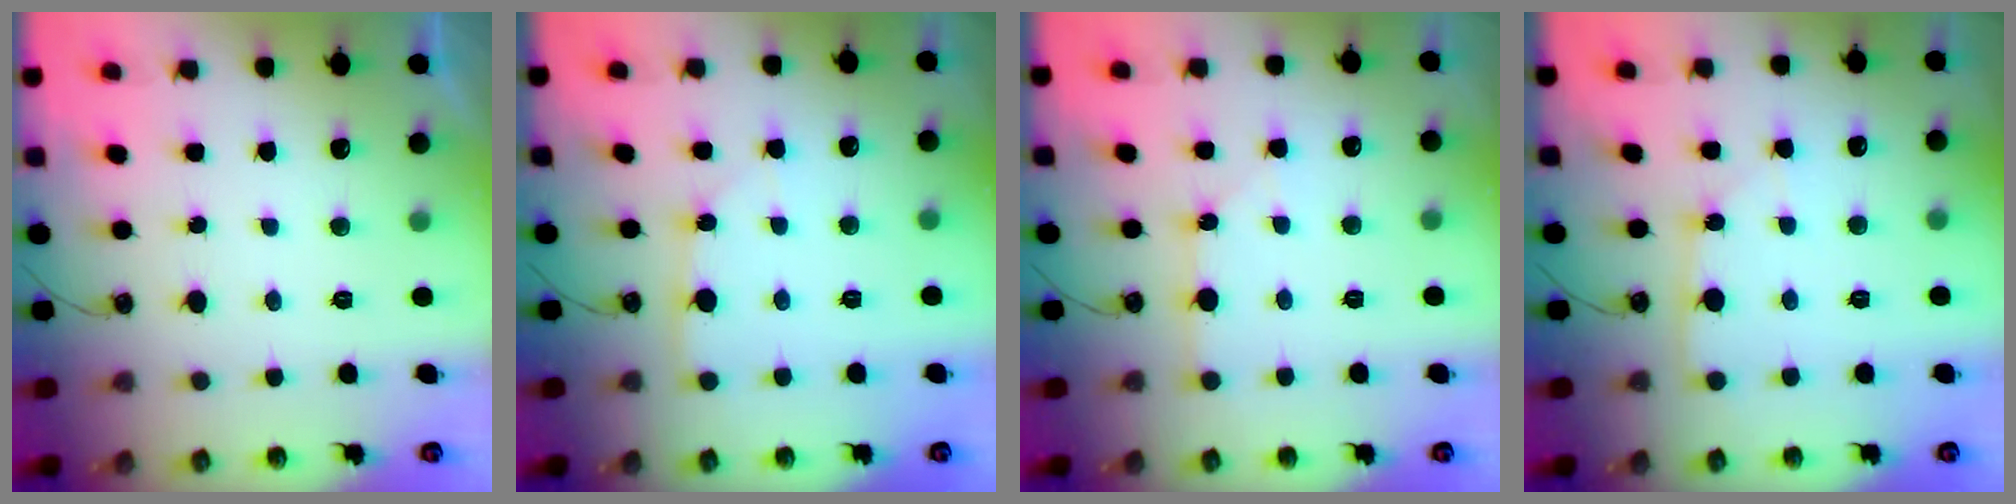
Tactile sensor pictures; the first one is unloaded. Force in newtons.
{"total": 2.3, "press": 2.3, "slide": 0.3}
{"total": 1.1, "press": 1.1, "slide": 0.2}
{"total": 2.7, "press": 2.7, "slide": 0.4}